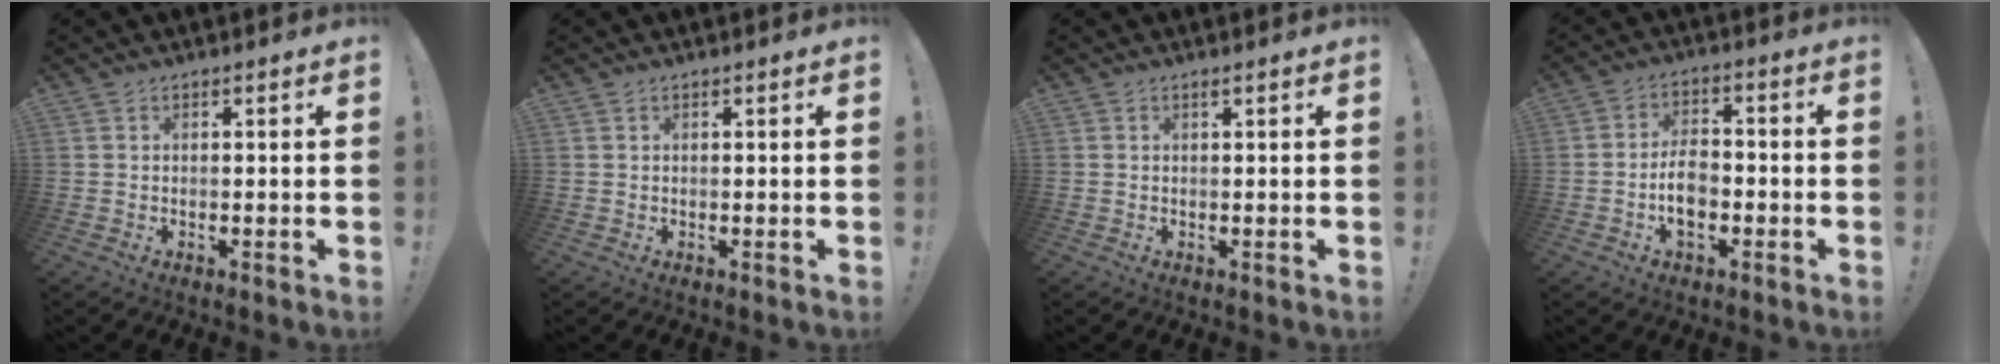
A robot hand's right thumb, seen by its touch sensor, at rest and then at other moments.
{"total": 0.0}
{"total": 0.6, "force": [0.4, 0.0, 0.4], "torque": [-0.010, 0.001, 0.008]}
{"total": 7.3, "force": [-2.3, 4.8, 5.1], "torque": [-0.079, 0.009, -0.041]}